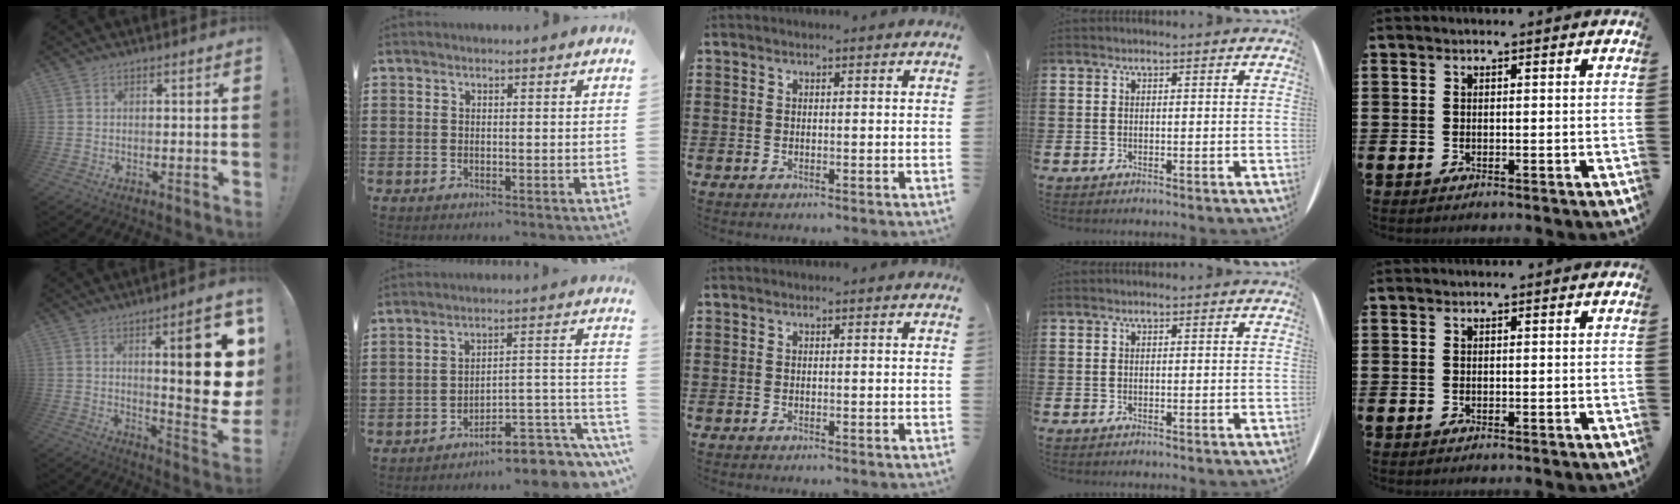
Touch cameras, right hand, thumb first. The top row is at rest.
{"thumb": {"total": 19.5, "force": [5.2, 4.8, 18.1], "torque": [-0.227, -0.043, 0.076]}, "index": {"total": 7.5, "force": [-6.4, 1.8, 3.6], "torque": [-0.042, 0.002, -0.120]}}